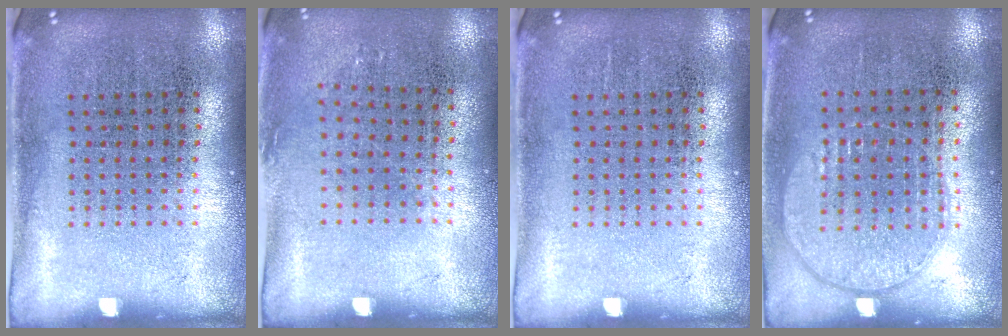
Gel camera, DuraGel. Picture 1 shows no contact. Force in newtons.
{"total": 0.8, "press": 0.6, "slide": 0.5}
{"total": 0.0}
{"total": 1.0, "press": 0.9, "slide": 0.4}